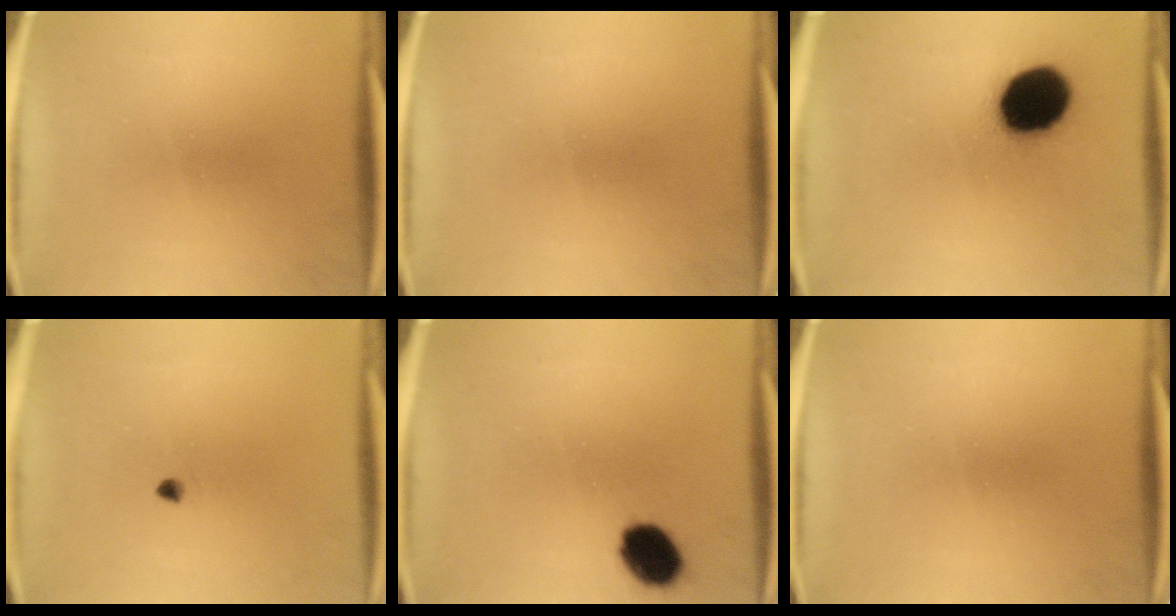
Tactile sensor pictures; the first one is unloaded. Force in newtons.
{"total": 0.0}
{"total": 18.9}
{"total": 1.1}
{"total": 9.1}
{"total": 0.0}